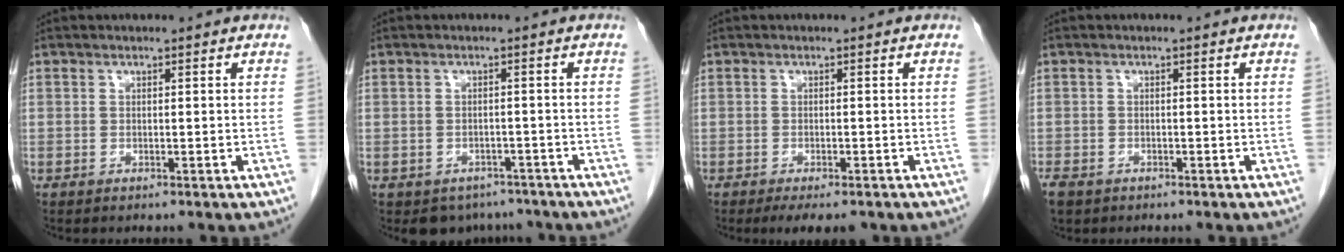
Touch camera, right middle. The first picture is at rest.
{"total": 5.0, "force": [-4.1, 2.8, 0.5], "torque": [0.004, 0.006, -0.053]}
{"total": 5.2, "force": [-3.9, 1.5, 3.0], "torque": [-0.039, -0.010, -0.055]}
{"total": 3.0, "force": [-2.2, 1.8, 1.1], "torque": [-0.022, -0.003, -0.033]}